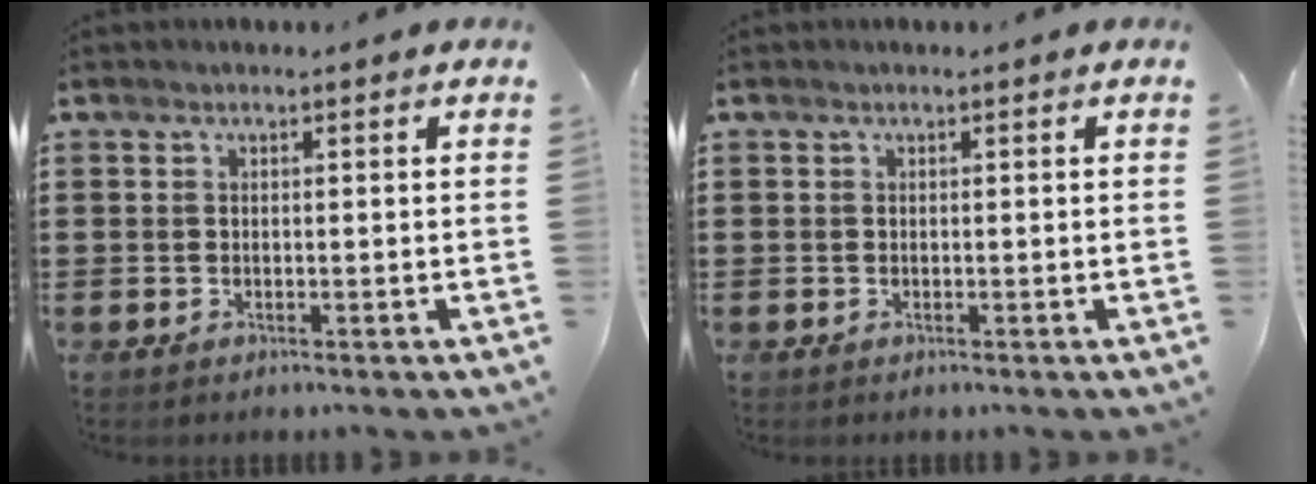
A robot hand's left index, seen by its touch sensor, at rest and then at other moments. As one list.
[{"total": 0.0}]